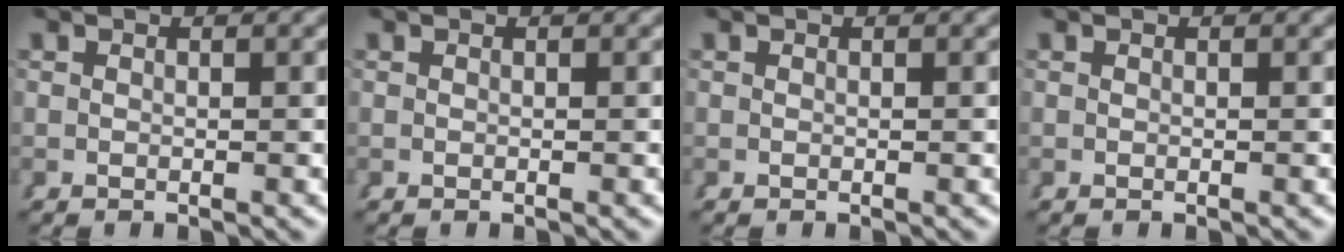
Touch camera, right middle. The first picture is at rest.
{"total": 0.0}
{"total": 0.0}
{"total": 0.0}